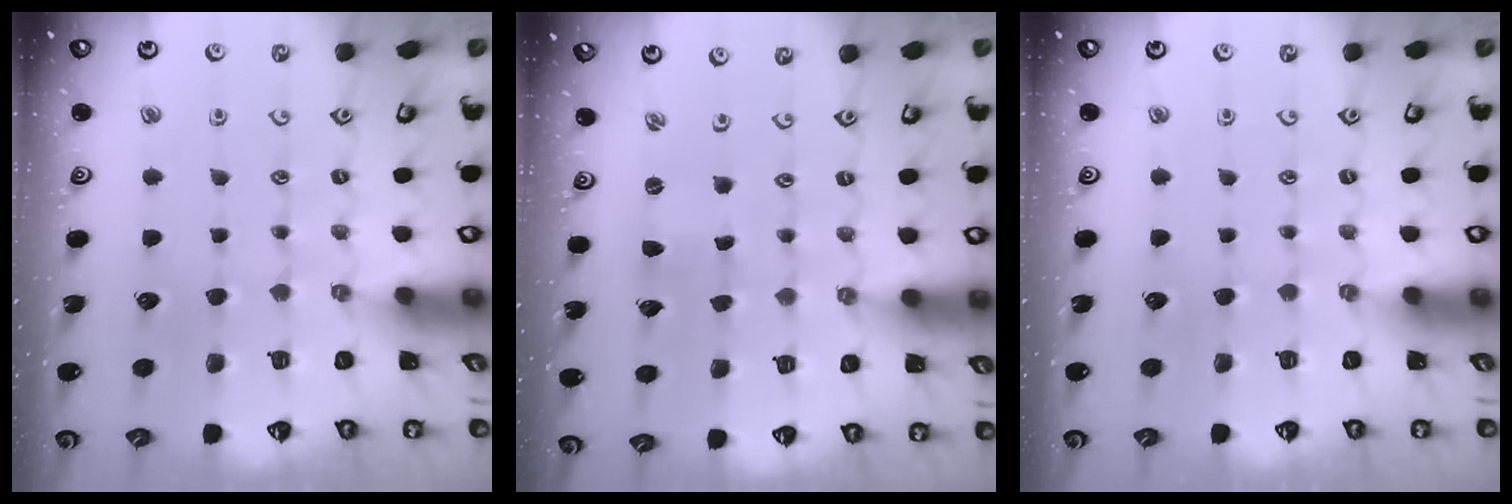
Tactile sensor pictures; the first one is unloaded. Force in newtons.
{"total": 0.0}
{"total": 0.0}